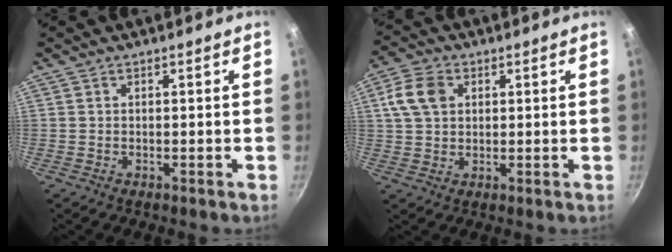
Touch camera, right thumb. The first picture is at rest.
{"total": 7.8, "force": [2.2, 5.7, 4.8], "torque": [-0.079, 0.006, 0.036]}